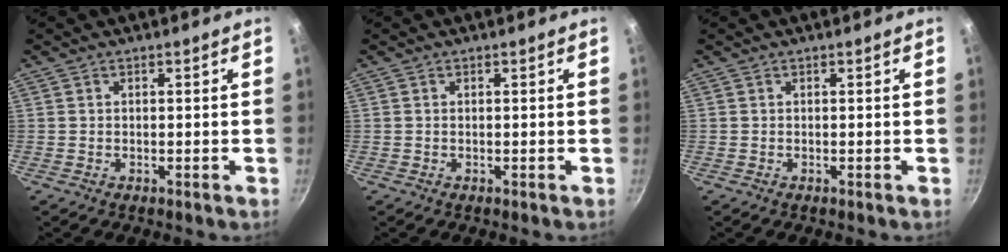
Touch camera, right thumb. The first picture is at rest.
{"total": 0.0}
{"total": 0.0}